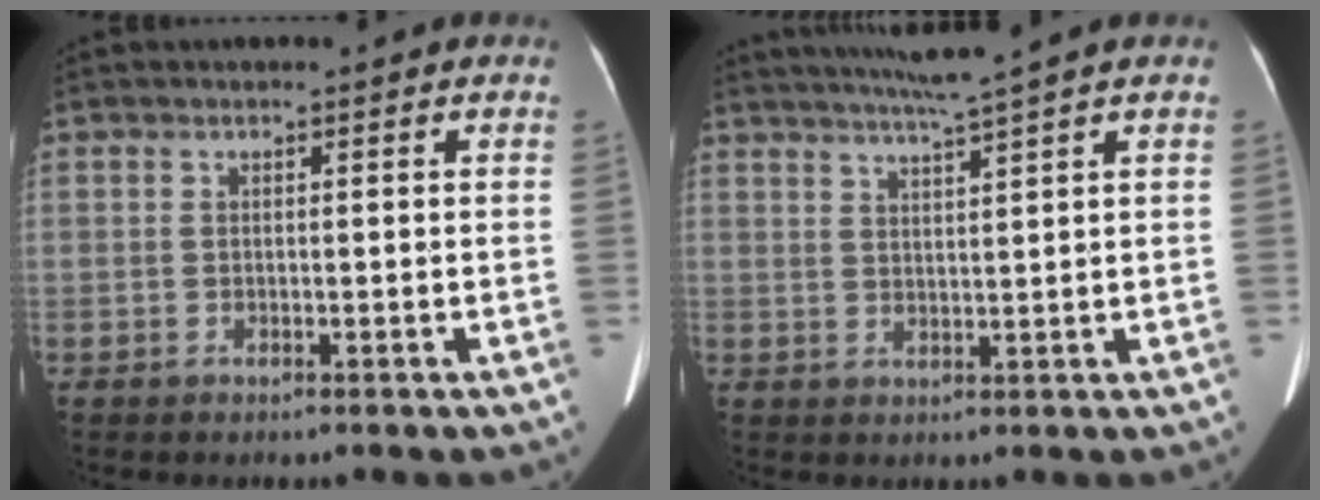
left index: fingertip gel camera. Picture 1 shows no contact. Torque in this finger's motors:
{"motor_torque": [0.22, -0.48, -0.02, 0.07]}